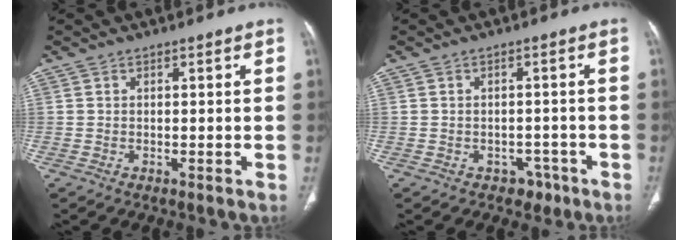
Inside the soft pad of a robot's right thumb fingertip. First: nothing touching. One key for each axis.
{"total": 3.2, "fx": -1.9, "fy": 2.4, "fz": 0.8, "tx": 0.007, "ty": 0.015, "tz": -0.021}